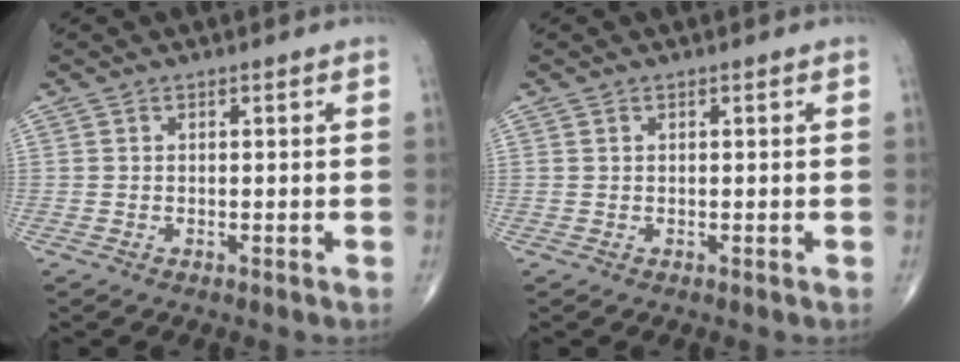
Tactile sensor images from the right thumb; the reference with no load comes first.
{"total": 0.0}